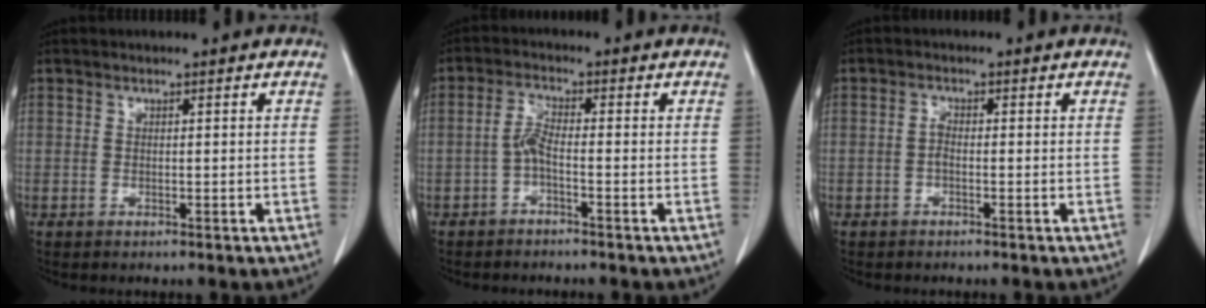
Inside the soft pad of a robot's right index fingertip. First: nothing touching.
{"total": 2.8, "force": [-1.2, 0.3, 2.5], "torque": [-0.055, 0.005, -0.025]}
{"total": 1.1, "force": [-0.3, 0.5, 1.0], "torque": [-0.017, 0.003, -0.007]}